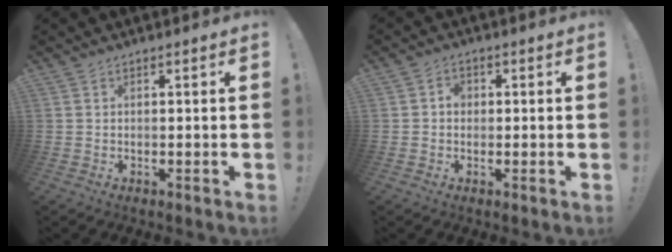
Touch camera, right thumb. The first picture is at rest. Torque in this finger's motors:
{"motor_torque": [-0.12, 0.22, 0.19, -0.09, -0.02]}